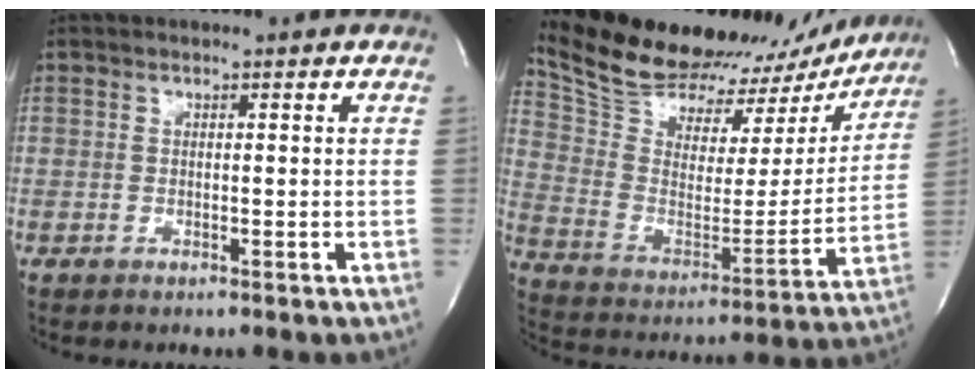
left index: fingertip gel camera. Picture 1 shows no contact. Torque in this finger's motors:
{"motor_torque": [1.10, -1.04, 0.30, 0.10]}